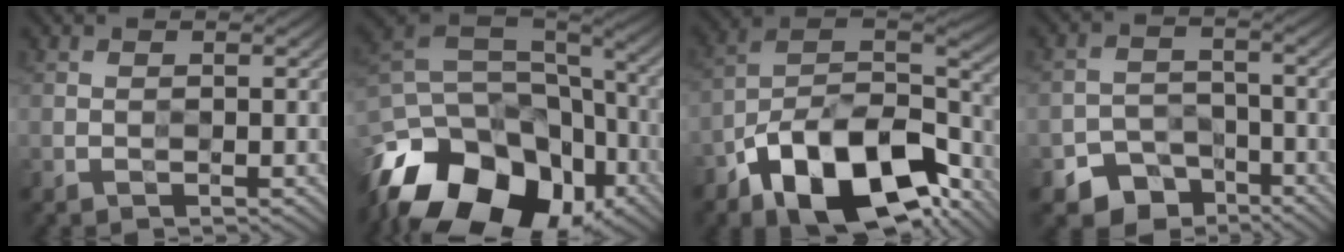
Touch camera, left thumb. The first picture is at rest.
{"total": 20.0, "force": [-11.2, 12.1, 11.3], "torque": [-0.266, -0.013, -0.170]}
{"total": 17.4, "force": [-9.7, 8.1, 11.9], "torque": [-0.218, -0.026, -0.162]}
{"total": 6.4, "force": [-4.4, 4.2, 2.1], "torque": [-0.032, -0.009, -0.074]}